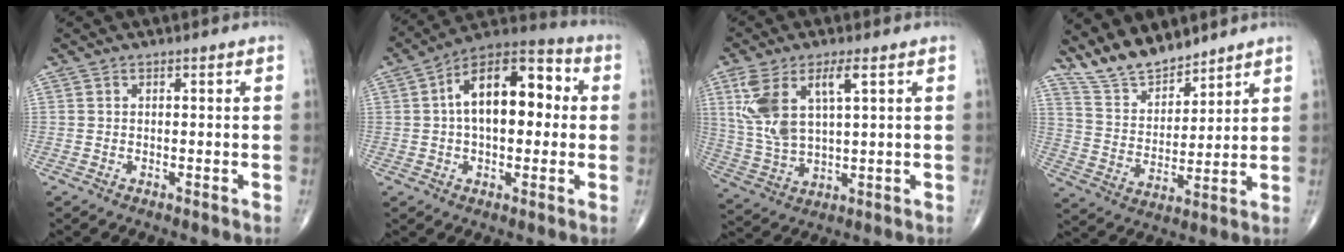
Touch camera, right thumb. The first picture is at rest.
{"total": 17.0, "force": [2.3, 9.2, 14.1], "torque": [-0.200, 0.038, 0.026]}
{"total": 12.2, "force": [4.3, 5.0, 10.3], "torque": [-0.224, -0.008, 0.096]}
{"total": 10.9, "force": [9.7, 3.8, 3.1], "torque": [-0.037, -0.060, 0.193]}